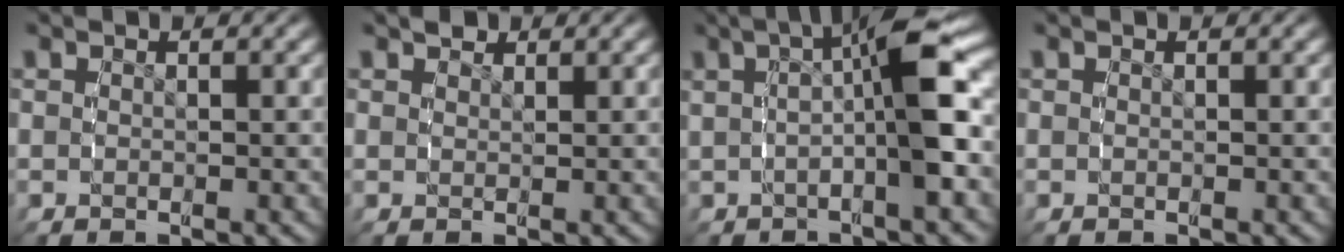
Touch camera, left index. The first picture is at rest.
{"total": 1.4, "force": [1.3, 0.6, 0.2], "torque": [0.003, 0.000, 0.022]}
{"total": 6.7, "force": [1.0, 1.2, 6.6], "torque": [-0.101, 0.020, 0.014]}
{"total": 0.0}